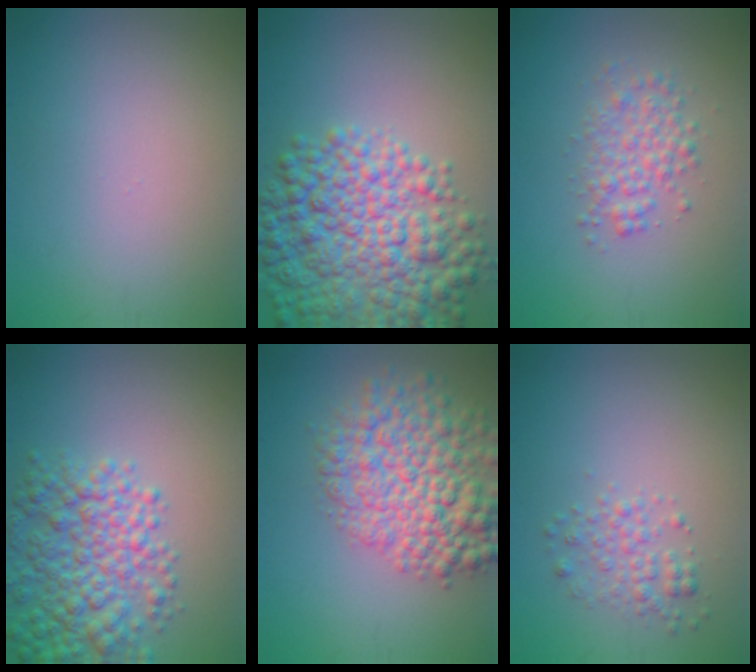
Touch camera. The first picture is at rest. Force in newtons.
{"total": 9.6, "press": 9.6, "slide": 0.3}
{"total": 2.8, "press": 2.8, "slide": 0.0}
{"total": 6.7, "press": 6.7, "slide": 0.2}
{"total": 8.4, "press": 8.4, "slide": 0.3}
{"total": 2.0, "press": 2.0, "slide": 0.1}